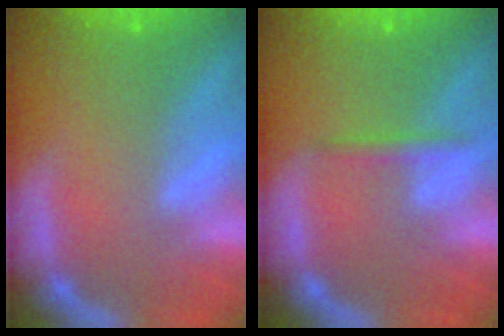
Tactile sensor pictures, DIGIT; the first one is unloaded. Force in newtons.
{"total": 1.4}